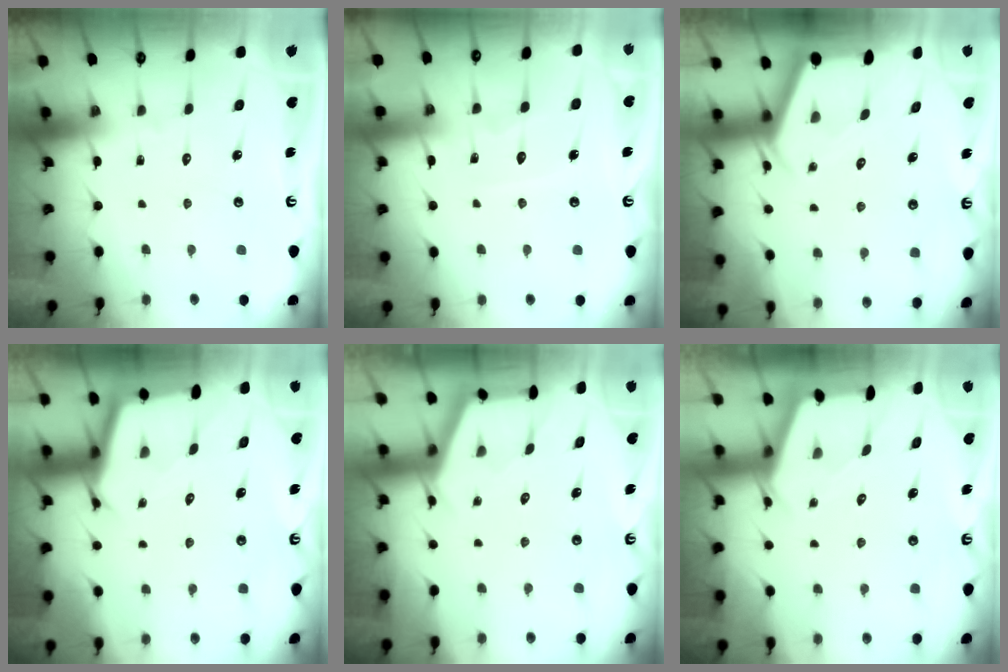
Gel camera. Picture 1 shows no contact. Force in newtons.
{"total": 5.4, "press": 5.3, "slide": 0.5}
{"total": 2.4, "press": 2.4, "slide": 0.3}
{"total": 2.5, "press": 2.5, "slide": 0.1}
{"total": 2.9, "press": 2.9, "slide": 0.3}
{"total": 2.5, "press": 2.5, "slide": 0.2}